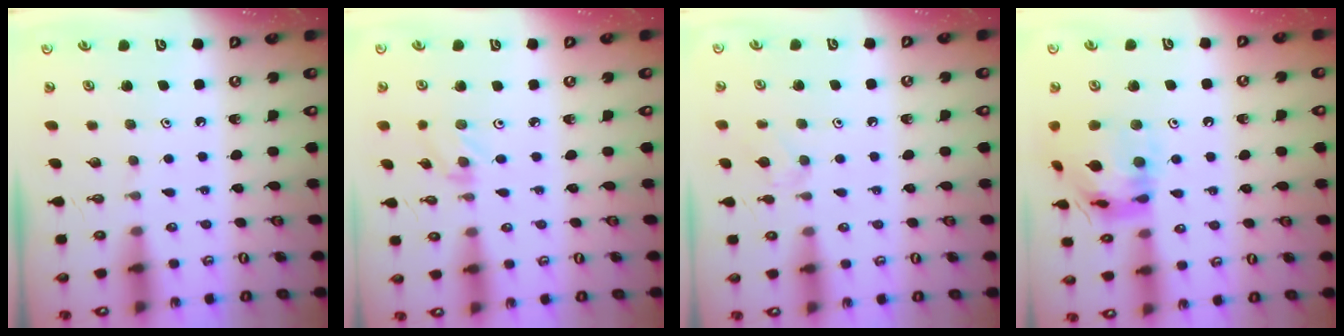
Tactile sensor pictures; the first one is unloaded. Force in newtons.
{"total": 1.2, "press": 1.1, "slide": 0.2}
{"total": 6.0, "press": 6.0, "slide": 1.0}
{"total": 17.3, "press": 17.2, "slide": 1.8}